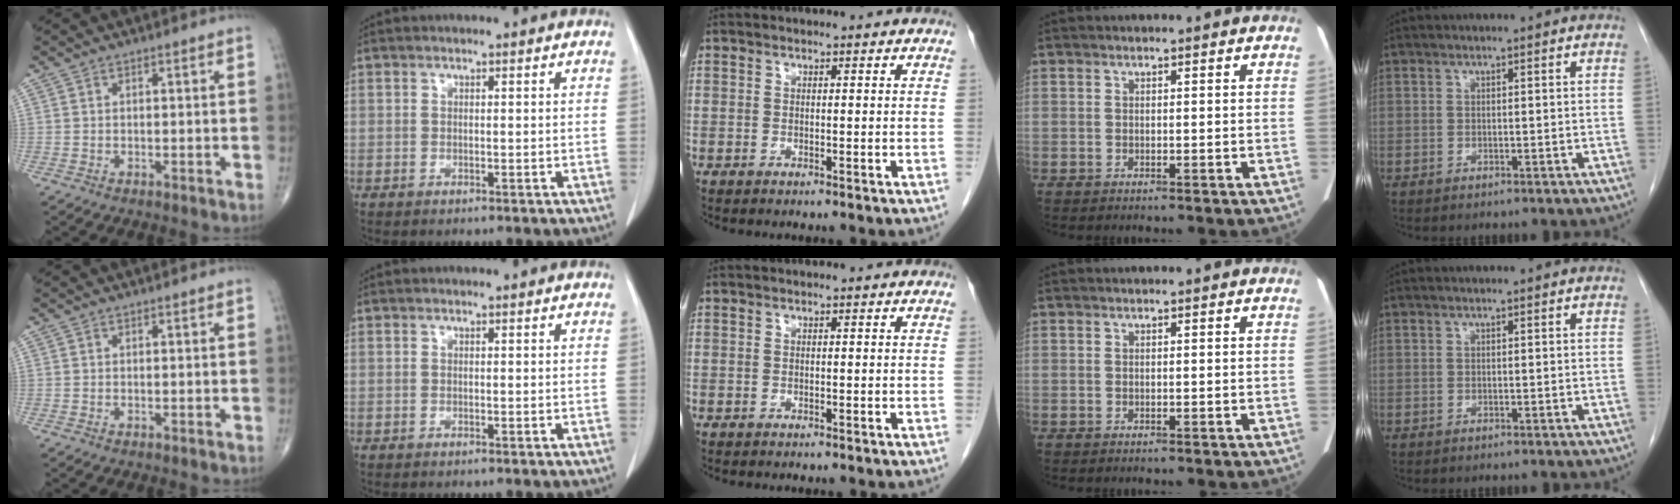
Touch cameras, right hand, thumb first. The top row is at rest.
{}